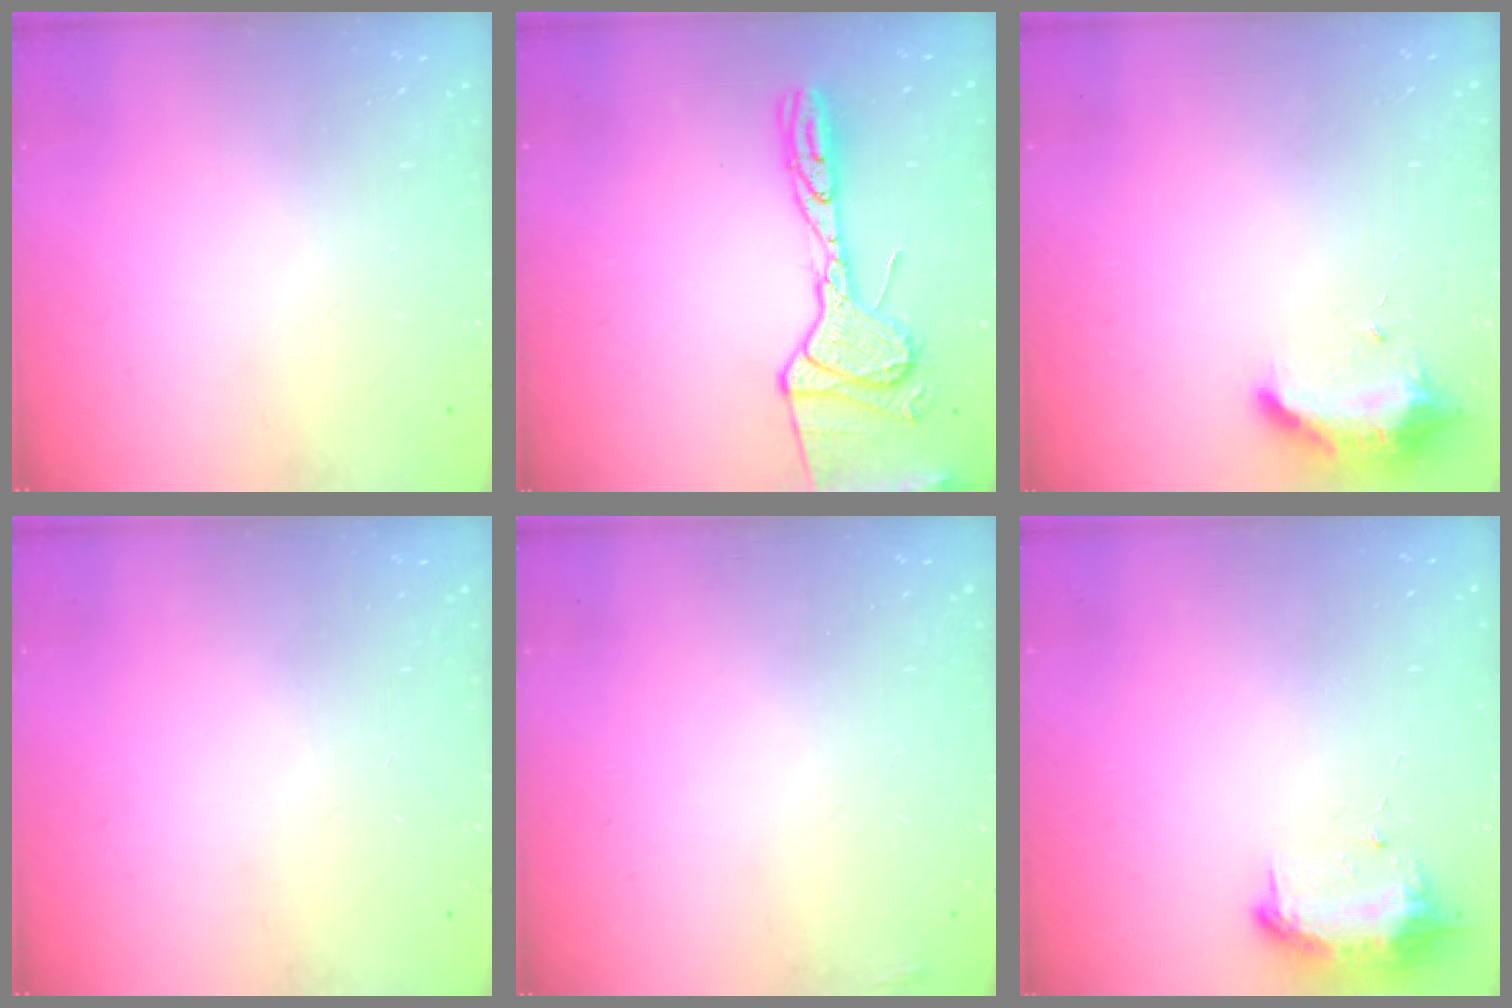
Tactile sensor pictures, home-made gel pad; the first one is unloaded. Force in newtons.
{"total": 17.4, "press": 17.2, "slide": 2.8}
{"total": 8.8, "press": 8.8, "slide": 0.6}
{"total": 0.0}
{"total": 2.2, "press": 2.1, "slide": 0.7}
{"total": 17.9, "press": 11.3, "slide": 13.9}